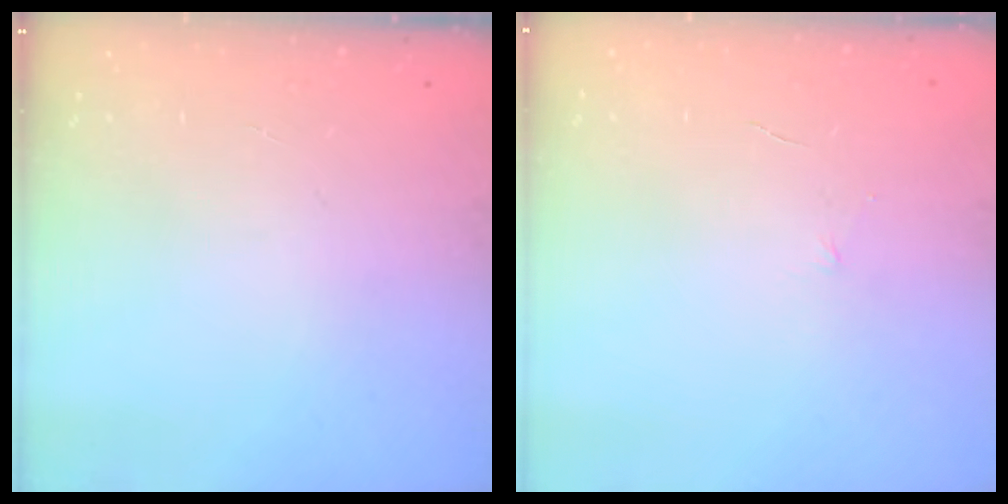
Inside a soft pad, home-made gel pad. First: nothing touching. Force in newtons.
{"total": 3.6, "press": 3.5, "slide": 0.9}